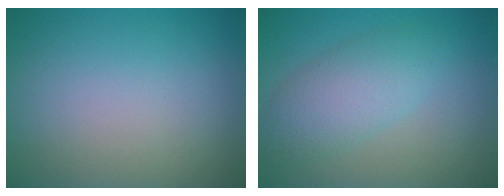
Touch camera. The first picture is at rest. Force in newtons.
{"total": 4.2, "press": 4.2, "slide": 0.1}